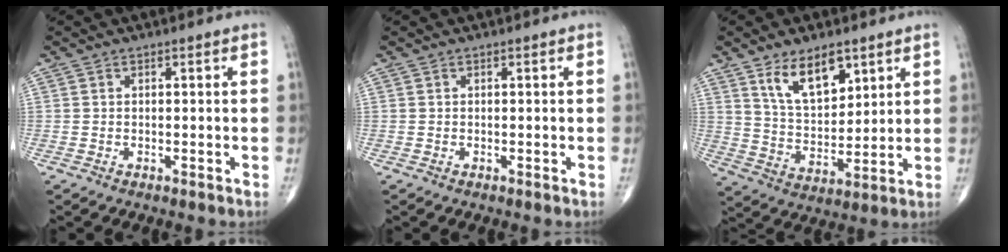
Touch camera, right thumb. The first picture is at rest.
{"total": 0.0}
{"total": 11.4, "force": [6.5, 5.7, 7.4], "torque": [-0.106, -0.043, 0.128]}